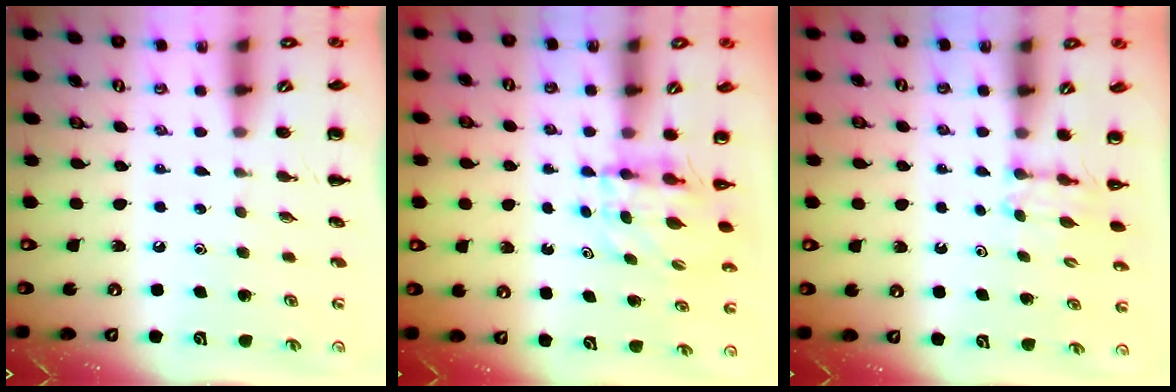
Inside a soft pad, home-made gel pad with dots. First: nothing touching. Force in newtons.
{"total": 3.9, "press": 3.9, "slide": 0.1}
{"total": 2.6, "press": 2.4, "slide": 1.0}